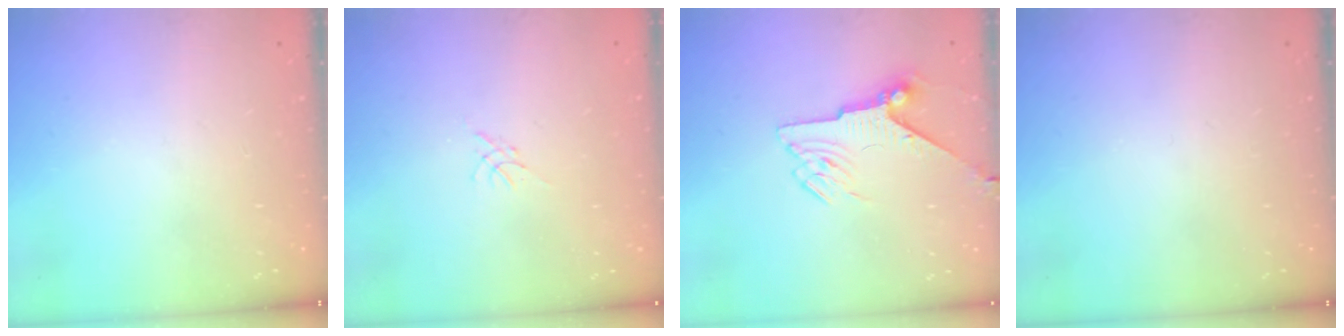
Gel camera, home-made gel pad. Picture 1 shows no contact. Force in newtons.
{"total": 0.0}
{"total": 6.3, "press": 6.2, "slide": 1.0}
{"total": 0.0}